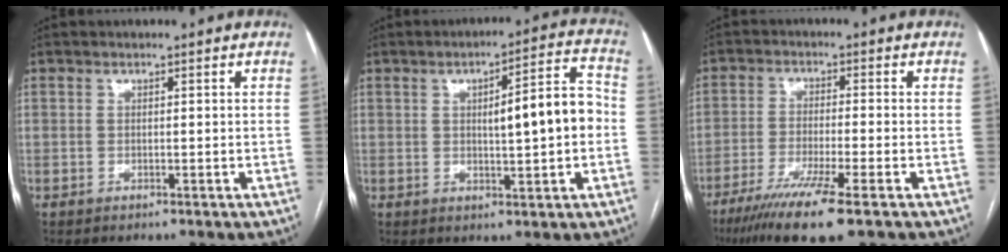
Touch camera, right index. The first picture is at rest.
{"total": 9.4, "force": [0.1, 1.5, 9.2], "torque": [-0.129, 0.022, 0.003]}
{"total": 10.7, "force": [-6.8, -0.1, 8.2], "torque": [-0.143, -0.030, -0.115]}